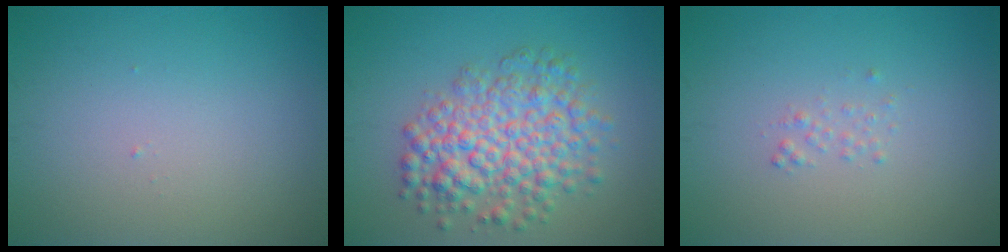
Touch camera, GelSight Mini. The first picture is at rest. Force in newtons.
{"total": 6.7, "press": 6.7, "slide": 0.1}
{"total": 0.7, "press": 0.7, "slide": 0.1}